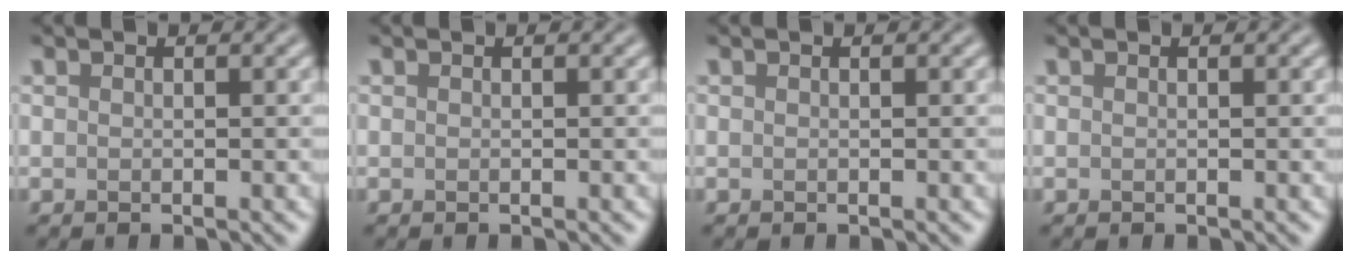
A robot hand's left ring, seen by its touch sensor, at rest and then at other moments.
{"total": 0.0}
{"total": 0.0}
{"total": 0.0}